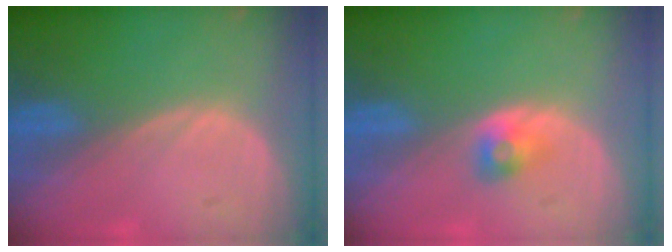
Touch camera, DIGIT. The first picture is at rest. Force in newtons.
{"total": 2.6, "press": 2.3, "slide": 1.2}